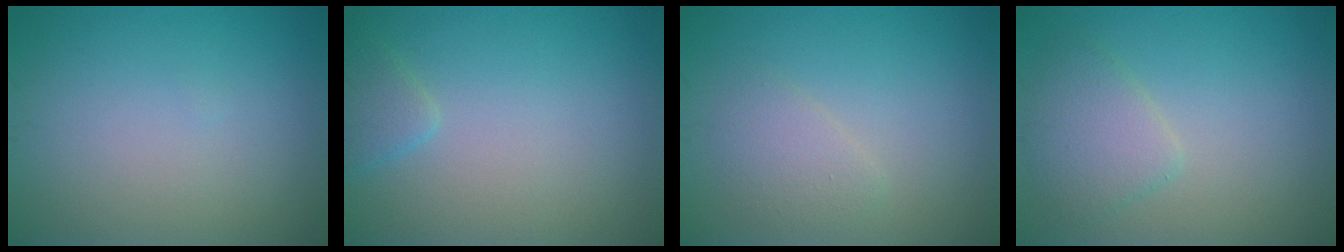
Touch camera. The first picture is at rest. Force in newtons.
{"total": 1.6, "press": 1.6, "slide": 0.1}
{"total": 1.9, "press": 1.9, "slide": 0.1}
{"total": 3.0, "press": 3.0, "slide": 0.2}